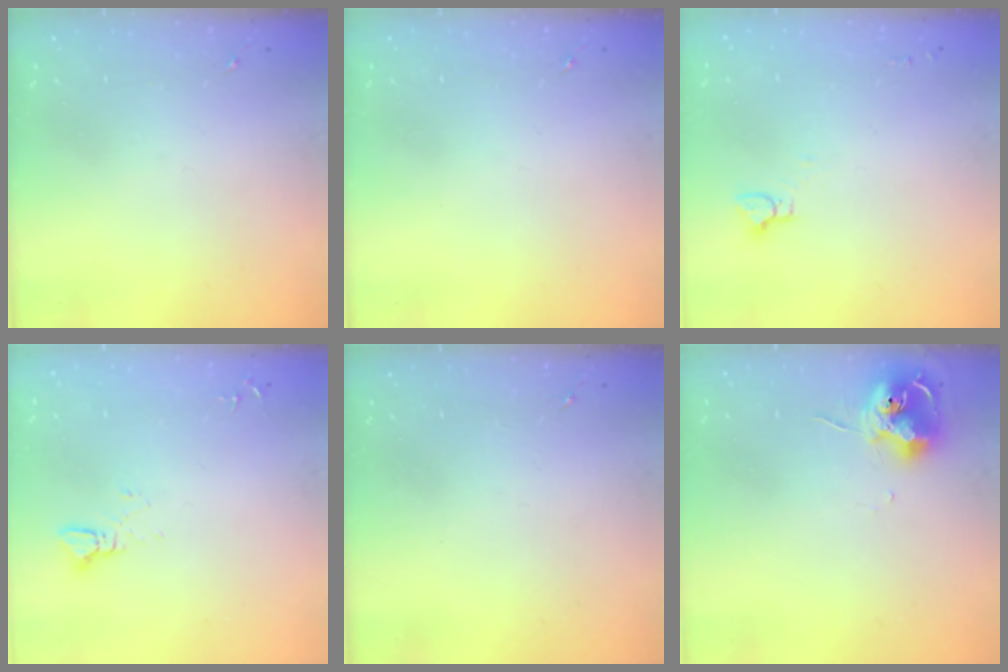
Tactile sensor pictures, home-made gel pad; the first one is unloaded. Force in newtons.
{"total": 0.0}
{"total": 3.2, "press": 3.2, "slide": 0.2}
{"total": 2.4, "press": 2.4, "slide": 0.1}
{"total": 0.0}
{"total": 11.1, "press": 11.0, "slide": 0.6}